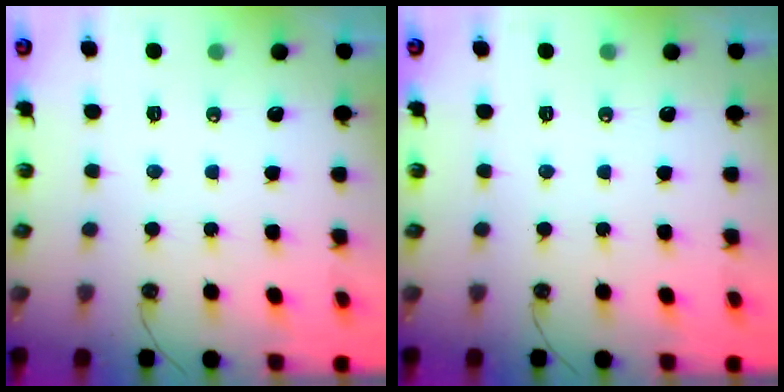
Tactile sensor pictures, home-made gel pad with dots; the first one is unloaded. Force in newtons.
{"total": 0.0}